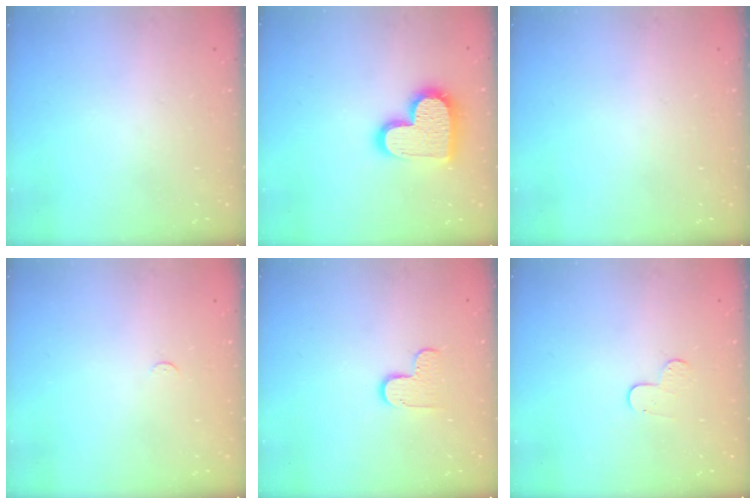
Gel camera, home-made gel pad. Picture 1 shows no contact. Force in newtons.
{"total": 16.0, "press": 16.0, "slide": 1.1}
{"total": 0.0}
{"total": 2.3, "press": 2.3, "slide": 0.3}
{"total": 6.1, "press": 6.1, "slide": 0.4}
{"total": 5.5, "press": 5.5, "slide": 0.6}